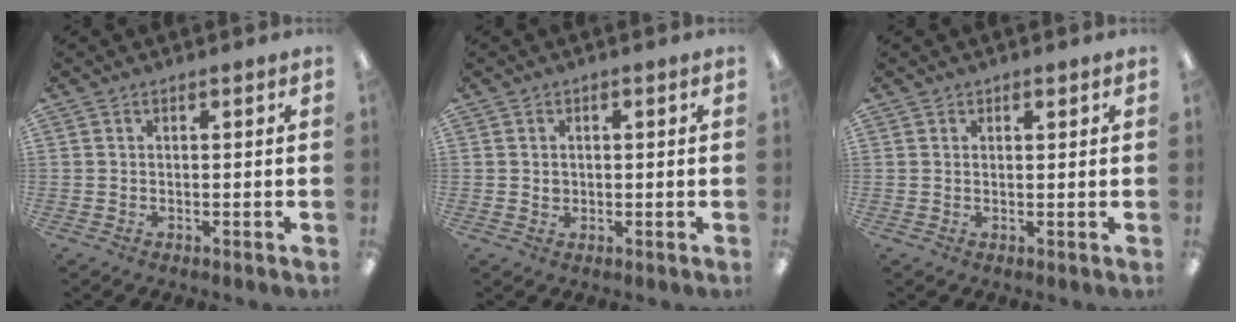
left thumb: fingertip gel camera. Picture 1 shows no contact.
{"total": 1.5, "force": [0.2, 1.4, 0.4], "torque": [-0.001, 0.002, 0.001]}
{"total": 1.1, "force": [0.8, 0.7, 0.2], "torque": [-0.005, 0.002, 0.015]}